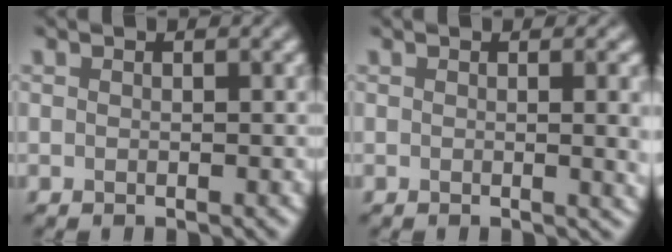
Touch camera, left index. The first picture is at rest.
{"total": 3.8, "force": [0.2, 1.3, 3.5], "torque": [-0.028, 0.000, 0.002]}